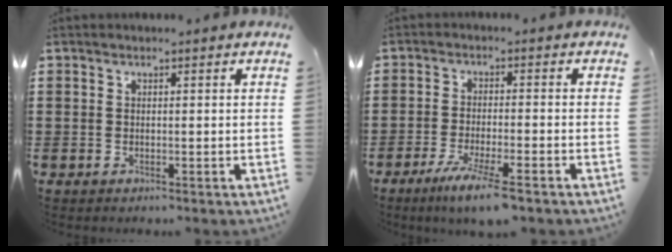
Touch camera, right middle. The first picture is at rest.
{"total": 5.9, "force": [-4.2, 0.1, 4.0], "torque": [-0.077, -0.017, -0.074]}